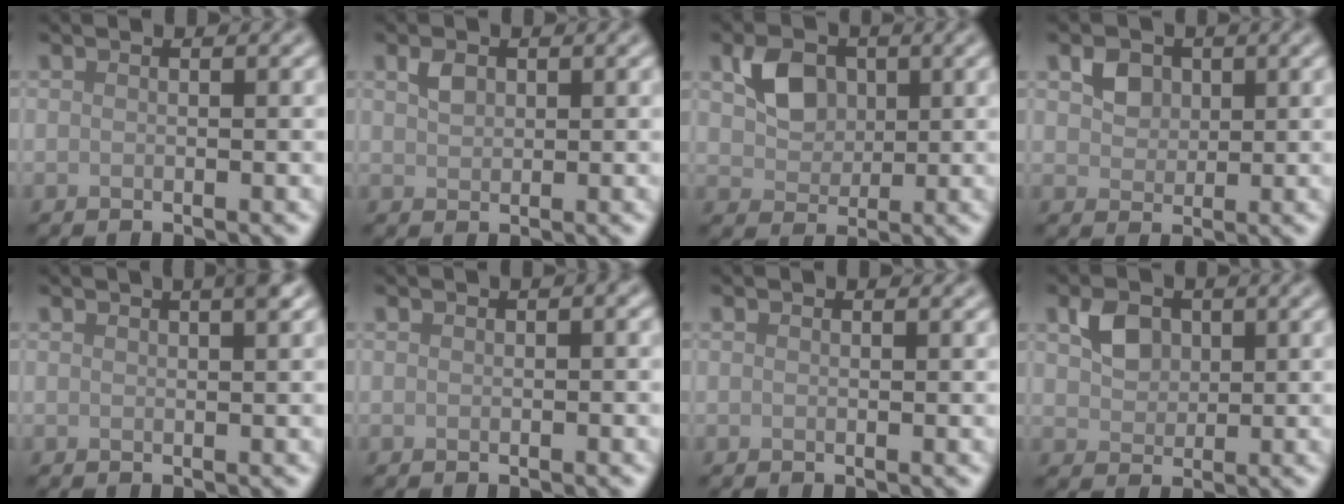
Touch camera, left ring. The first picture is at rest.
{"total": 1.4, "force": [0.6, 1.0, 0.8], "torque": [-0.015, 0.003, 0.011]}
{"total": 3.8, "force": [1.1, 2.9, 2.2], "torque": [-0.043, 0.001, 0.017]}
{"total": 2.2, "force": [0.9, 1.8, 0.9], "torque": [-0.017, 0.000, 0.014]}
{"total": 1.5, "force": [0.9, 0.3, 1.2], "torque": [-0.011, 0.004, 0.014]}
{"total": 0.8, "force": [0.1, 0.5, 0.6], "torque": [-0.005, 0.000, 0.001]}
{"total": 0.0}
{"total": 2.8, "force": [1.0, 2.1, 1.5], "torque": [-0.030, 0.002, 0.015]}